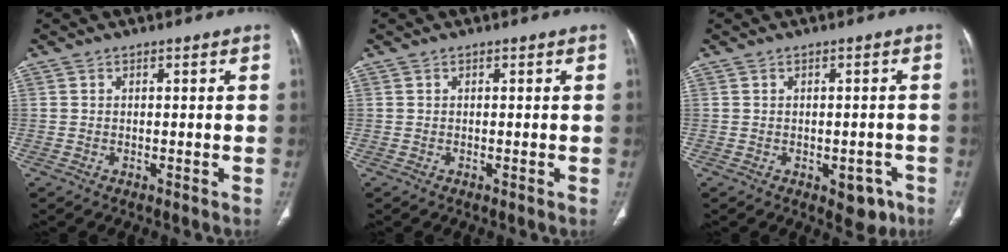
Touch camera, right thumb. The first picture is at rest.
{"total": 0.0}
{"total": 4.6, "force": [-2.1, 2.7, 3.0], "torque": [-0.010, 0.011, -0.019]}